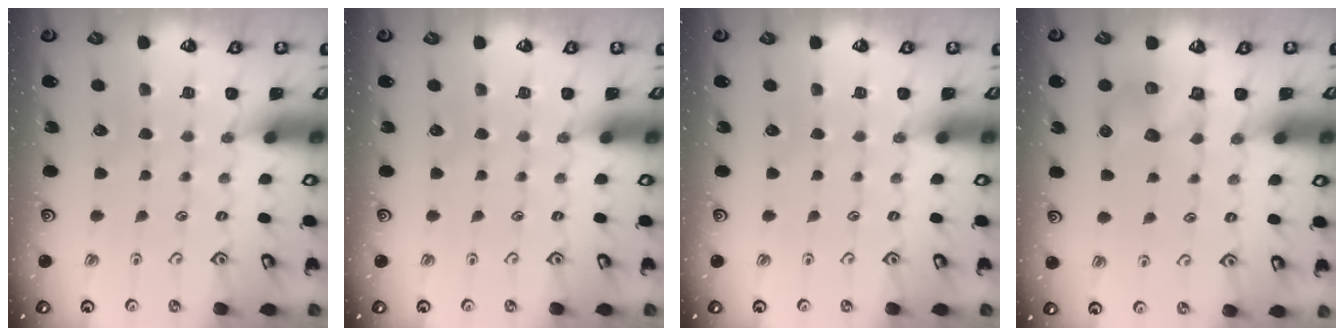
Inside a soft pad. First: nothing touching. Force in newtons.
{"total": 0.0}
{"total": 0.0}
{"total": 8.2, "press": 8.2, "slide": 0.2}